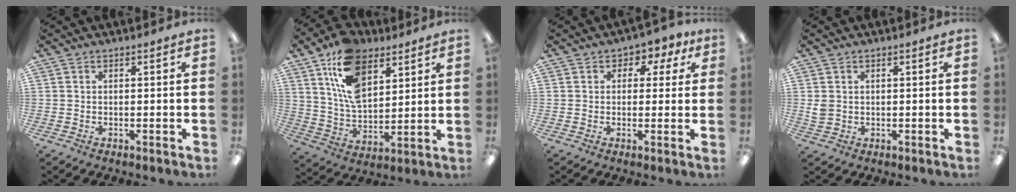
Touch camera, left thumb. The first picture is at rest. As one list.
[{"total": 16.1, "force": [8.8, 9.4, 9.7], "torque": [-0.181, -0.022, 0.162]}, {"total": 3.8, "force": [1.3, 3.0, 2.0], "torque": [-0.021, 0.001, 0.019]}, {"total": 2.5, "force": [0.6, 2.1, 1.1], "torque": [-0.022, 0.004, 0.012]}]